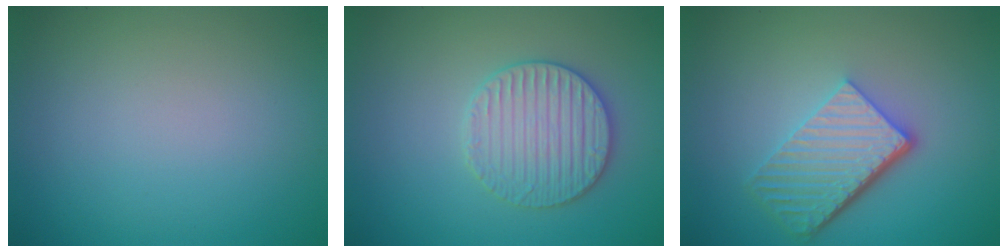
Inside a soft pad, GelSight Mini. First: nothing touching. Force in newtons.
{"total": 3.5, "press": 3.5, "slide": 0.4}
{"total": 5.7, "press": 3.9, "slide": 4.1}